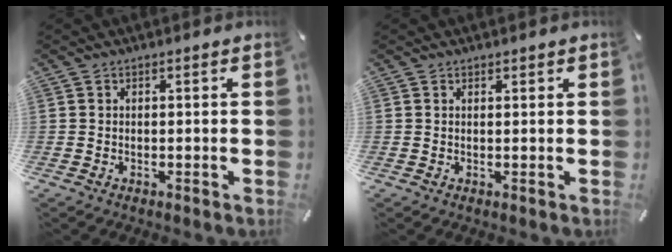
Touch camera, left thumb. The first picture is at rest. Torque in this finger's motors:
{"motor_torque": [-0.21, -0.15, 0.05, 0.17, 0.03]}